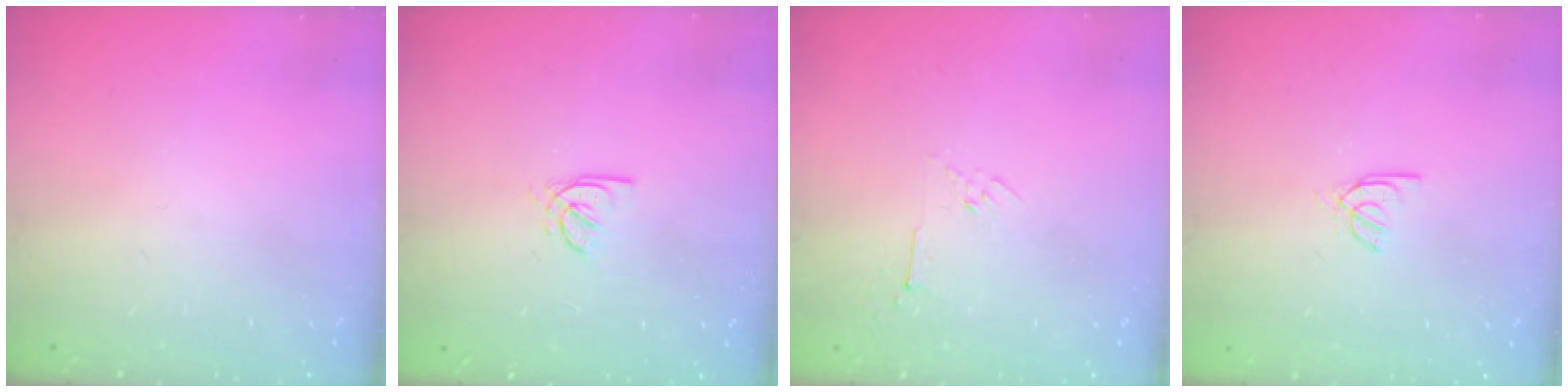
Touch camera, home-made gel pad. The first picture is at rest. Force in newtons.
{"total": 1.6, "press": 1.6, "slide": 0.3}
{"total": 3.0, "press": 3.0, "slide": 0.7}
{"total": 2.9, "press": 2.9, "slide": 0.3}